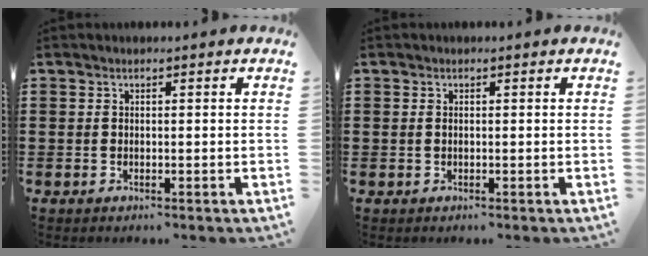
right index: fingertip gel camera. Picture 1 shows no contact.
{"total": 0.6, "force": [0.1, 0.4, 0.5], "torque": [-0.011, 0.001, 0.001]}